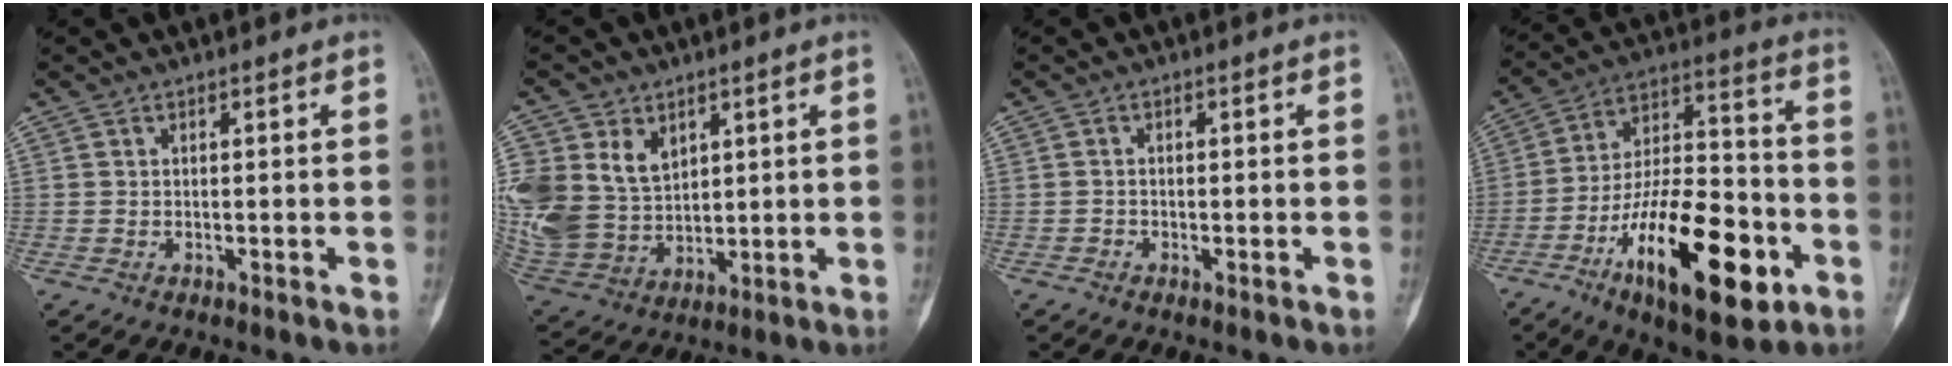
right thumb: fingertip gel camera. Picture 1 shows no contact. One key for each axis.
{"total": 18.0, "fx": 5.5, "fy": 13.8, "fz": 10.2, "tx": -0.226, "ty": -0.003, "tz": 0.133}
{"total": 0.6, "fx": -0.4, "fy": 0.4, "fz": 0.1, "tx": 0.001, "ty": 0.002, "tz": -0.014}
{"total": 24.7, "fx": -10.3, "fy": 9.9, "fz": 20.2, "tx": -0.339, "ty": 0.053, "tz": -0.165}